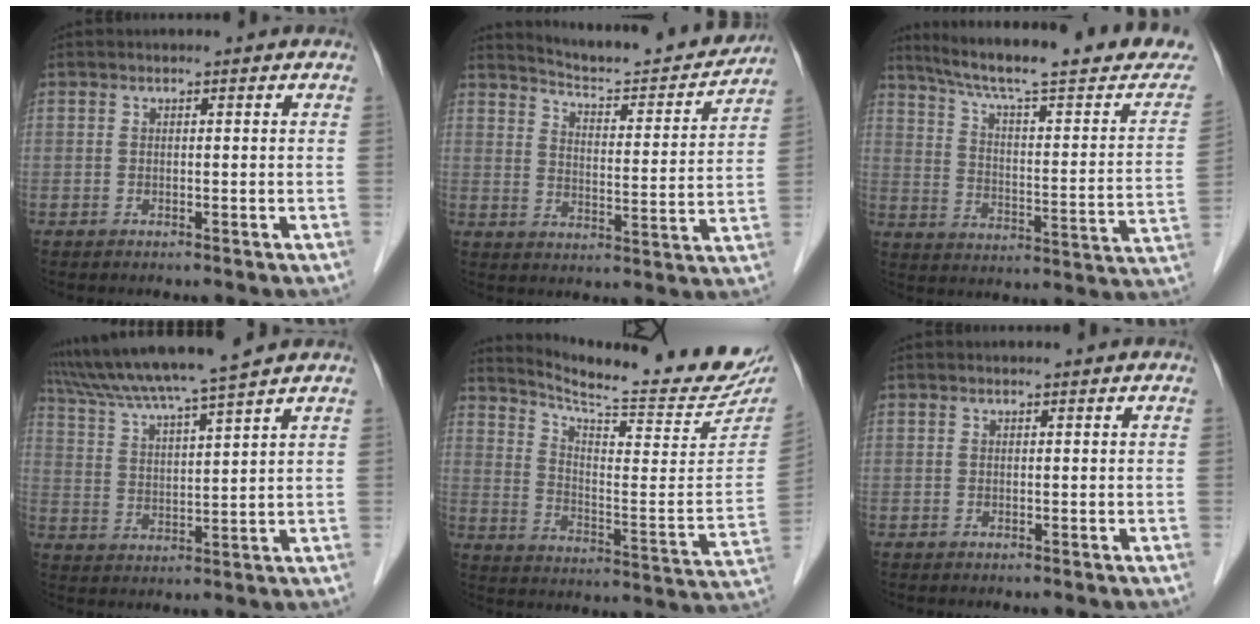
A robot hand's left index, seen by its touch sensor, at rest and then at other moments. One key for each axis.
{"total": 15.7, "fx": 15.1, "fy": 1.0, "fz": 4.2, "tx": -0.064, "ty": -0.035, "tz": 0.204}
{"total": 25.1, "fx": 21.3, "fy": 2.4, "fz": 13.0, "tx": -0.195, "ty": -0.034, "tz": 0.284}
{"total": 13.1, "fx": 11.4, "fy": -1.6, "fz": 6.2, "tx": -0.114, "ty": 0.016, "tz": 0.191}
{"total": 21.5, "fx": 19.7, "fy": 0.4, "fz": 8.6, "tx": -0.137, "ty": -0.094, "tz": 0.263}
{"total": 0.0}